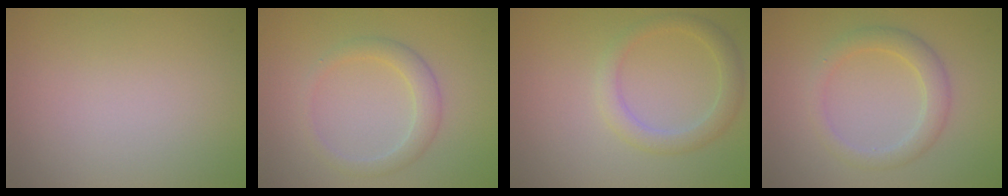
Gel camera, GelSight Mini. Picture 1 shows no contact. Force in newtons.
{"total": 2.2, "press": 2.2, "slide": 0.1}
{"total": 2.4, "press": 2.4, "slide": 0.2}
{"total": 2.7, "press": 2.7, "slide": 0.1}